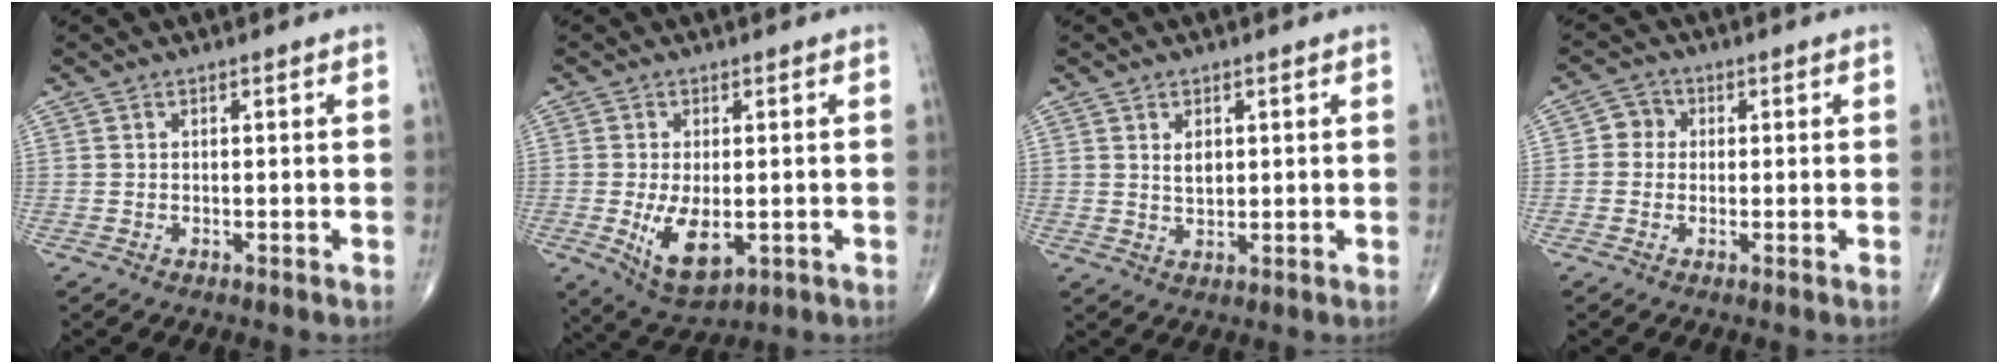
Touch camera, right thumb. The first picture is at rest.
{"total": 8.7, "force": [-1.5, 4.4, 7.3], "torque": [-0.124, -0.018, -0.013]}
{"total": 3.0, "force": [1.0, 1.8, 2.1], "torque": [-0.028, -0.009, 0.019]}
{"total": 3.3, "force": [0.2, 3.1, 1.1], "torque": [0.004, 0.009, -0.006]}